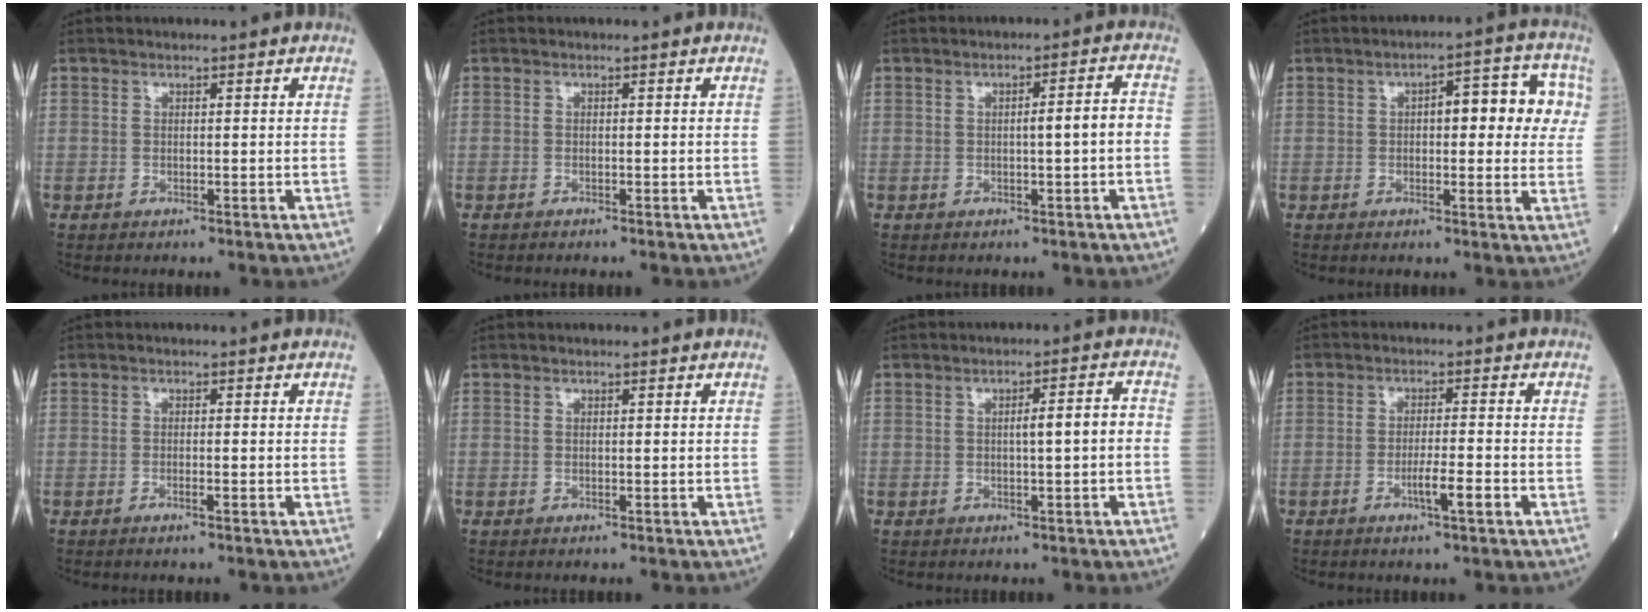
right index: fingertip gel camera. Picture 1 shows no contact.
{"total": 0.6, "force": [-0.5, 0.1, 0.2], "torque": [-0.002, -0.001, -0.009]}
{"total": 3.7, "force": [-0.6, 0.1, 3.7], "torque": [-0.055, 0.011, -0.008]}
{"total": 9.3, "force": [1.8, 3.5, 8.4], "torque": [-0.095, 0.033, 0.017]}
{"total": 1.0, "force": [-0.6, 0.0, 0.8], "torque": [-0.017, 0.001, -0.011]}
{"total": 0.0}
{"total": 3.8, "force": [-0.3, 0.3, 3.8], "torque": [-0.061, 0.011, -0.003]}
{"total": 4.0, "force": [-1.8, 0.0, 3.6], "torque": [-0.062, -0.003, -0.033]}